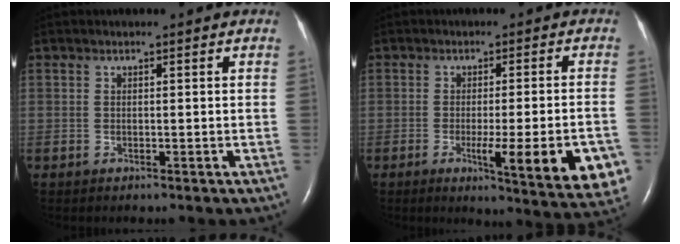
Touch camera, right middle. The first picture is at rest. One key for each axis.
{"total": 13.4, "fx": -4.8, "fy": 1.1, "fz": 12.5, "tx": -0.104, "ty": -0.019, "tz": -0.052}